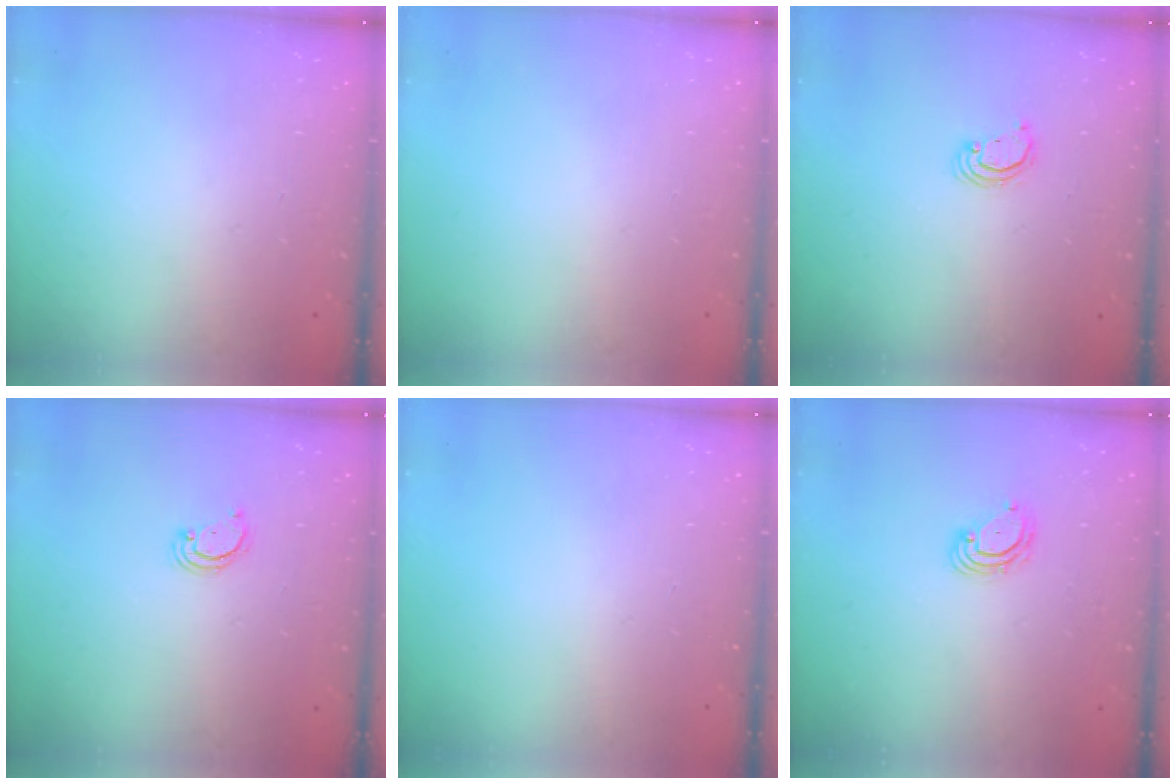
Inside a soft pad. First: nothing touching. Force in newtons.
{"total": 0.0}
{"total": 2.7, "press": 2.7, "slide": 0.1}
{"total": 2.2, "press": 2.2, "slide": 0.2}
{"total": 0.0}
{"total": 5.0, "press": 4.9, "slide": 0.4}